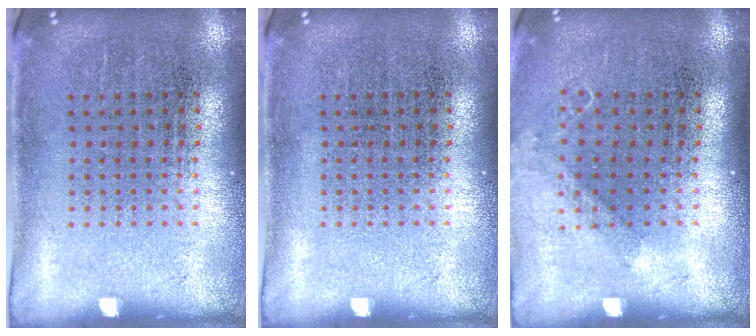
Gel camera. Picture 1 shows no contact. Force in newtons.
{"total": 0.0}
{"total": 0.8, "press": 0.8, "slide": 0.3}